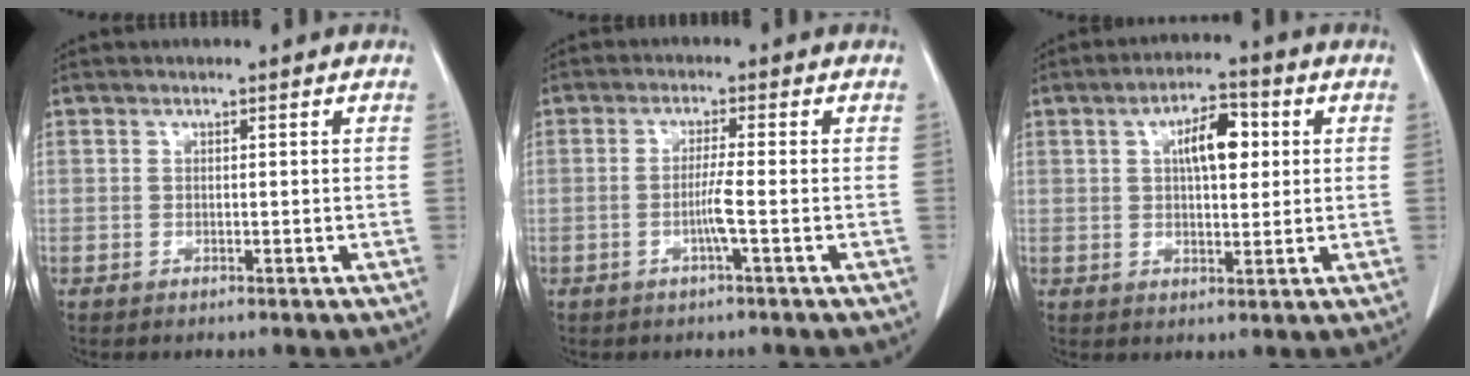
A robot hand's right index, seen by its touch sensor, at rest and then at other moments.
{"total": 3.3, "force": [-1.0, -0.6, 3.0], "torque": [-0.059, -0.004, -0.021]}
{"total": 7.1, "force": [1.9, 2.7, 6.2], "torque": [-0.100, 0.013, 0.028]}